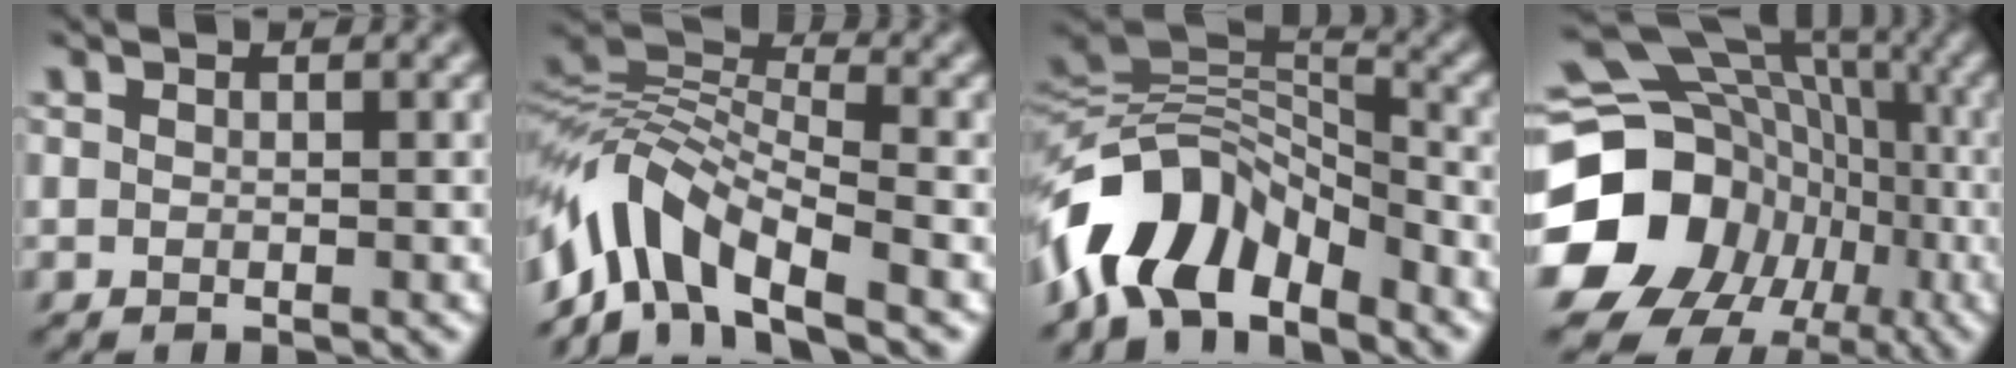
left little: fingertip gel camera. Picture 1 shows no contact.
{"total": 8.0, "force": [-4.9, 3.2, 5.5], "torque": [-0.091, 0.015, -0.106]}
{"total": 9.4, "force": [-5.7, 4.6, 5.8], "torque": [-0.097, 0.014, -0.116]}
{"total": 21.1, "force": [-4.9, 18.4, 9.2], "torque": [-0.159, -0.023, -0.104]}